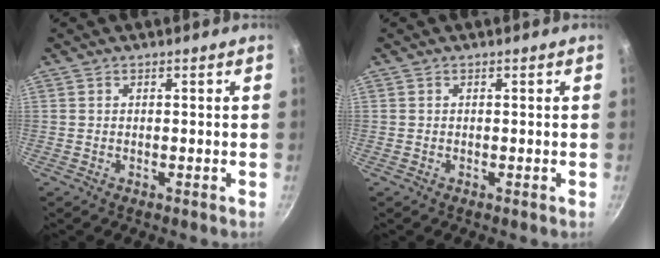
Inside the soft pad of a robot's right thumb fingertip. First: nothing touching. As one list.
[{"total": 0.0}]